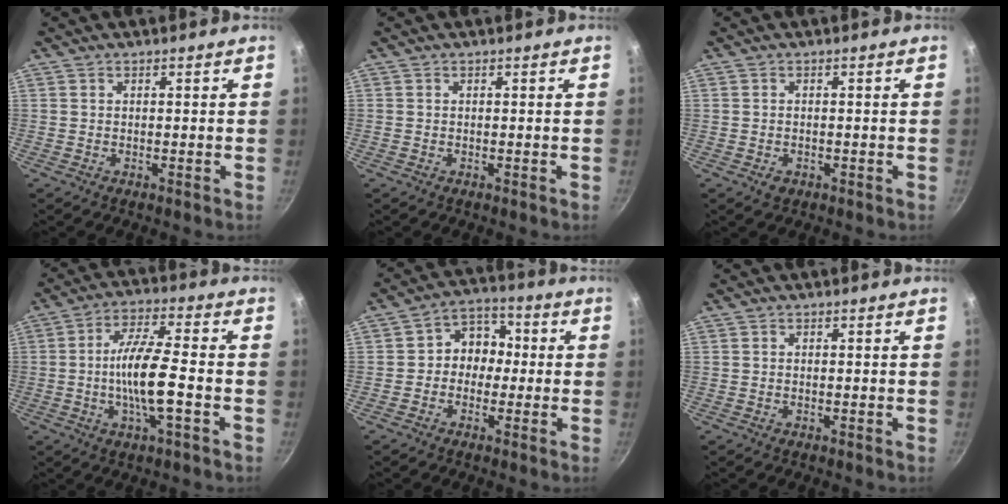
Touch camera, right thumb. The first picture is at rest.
{"total": 0.0}
{"total": 1.6, "force": [-0.7, 1.2, 0.8], "torque": [-0.014, 0.001, -0.008]}
{"total": 9.8, "force": [-1.8, 2.0, 9.5], "torque": [-0.175, 0.014, -0.039]}
{"total": 7.5, "force": [-0.4, 6.4, 3.9], "torque": [-0.007, 0.023, -0.023]}
{"total": 0.0}